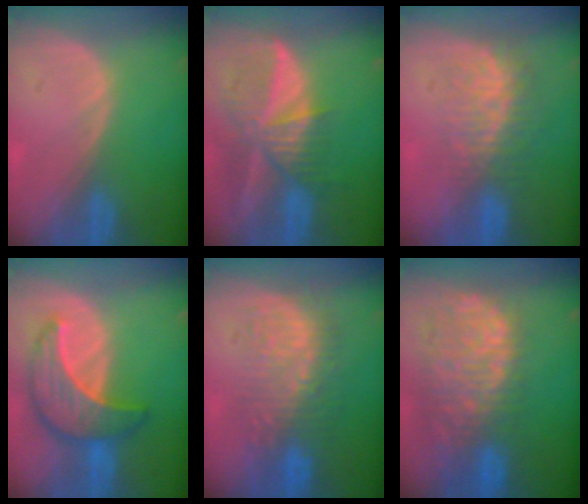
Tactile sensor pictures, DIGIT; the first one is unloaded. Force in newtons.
{"total": 9.4, "press": 8.3, "slide": 4.6}
{"total": 8.2, "press": 7.2, "slide": 3.9}
{"total": 8.8, "press": 8.8, "slide": 0.6}
{"total": 8.7, "press": 8.6, "slide": 1.4}
{"total": 12.5, "press": 10.2, "slide": 7.1}